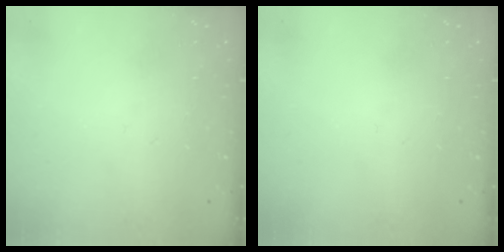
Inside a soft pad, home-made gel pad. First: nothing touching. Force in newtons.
{"total": 0.0}